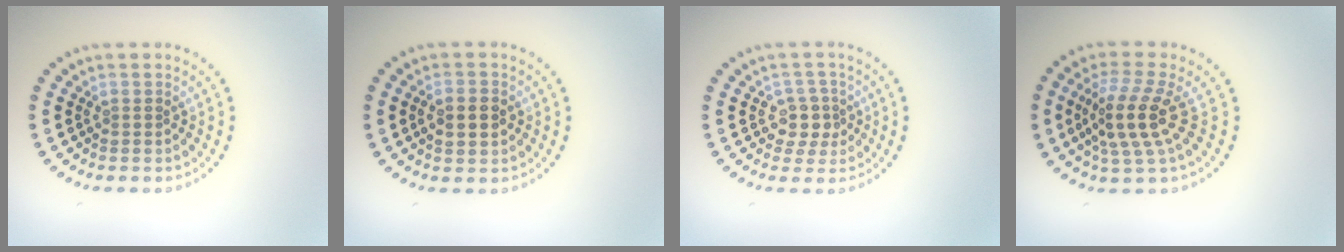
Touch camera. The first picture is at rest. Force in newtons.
{"total": 2.6, "press": 2.6, "slide": 0.2}
{"total": 2.5, "press": 2.2, "slide": 1.2}
{"total": 4.2, "press": 3.5, "slide": 2.3}